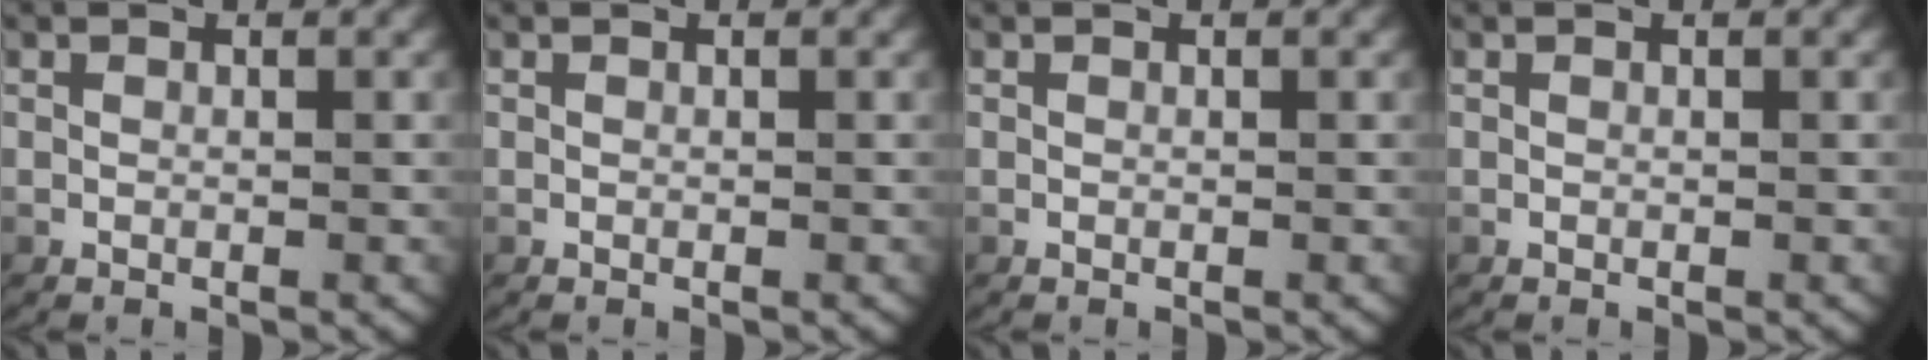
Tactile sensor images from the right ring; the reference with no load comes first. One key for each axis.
{"total": 0.0}
{"total": 0.0}
{"total": 0.0}